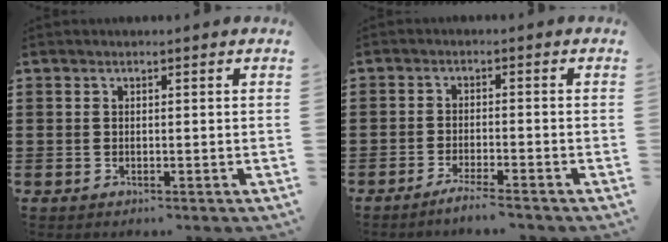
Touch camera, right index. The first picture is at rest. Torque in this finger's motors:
{"motor_torque": [0.72, 0.63, -0.22, 0.02]}